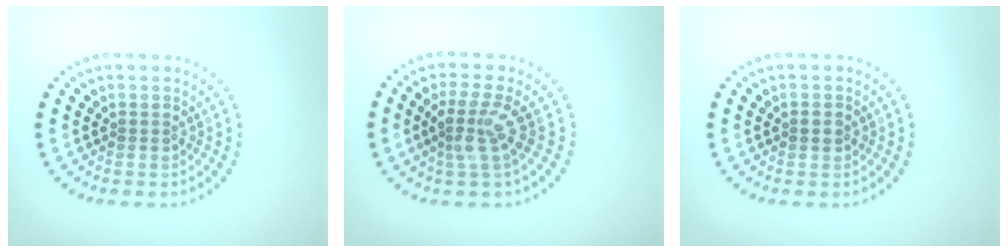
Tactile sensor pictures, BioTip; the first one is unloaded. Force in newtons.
{"total": 3.0, "press": 2.2, "slide": 2.1}
{"total": 1.2, "press": 1.2, "slide": 0.1}